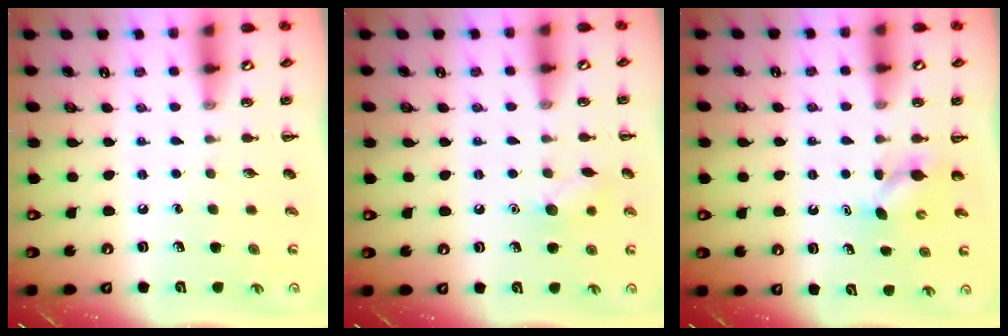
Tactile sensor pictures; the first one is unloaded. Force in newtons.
{"total": 8.5, "press": 8.3, "slide": 1.7}
{"total": 3.8, "press": 3.6, "slide": 1.2}